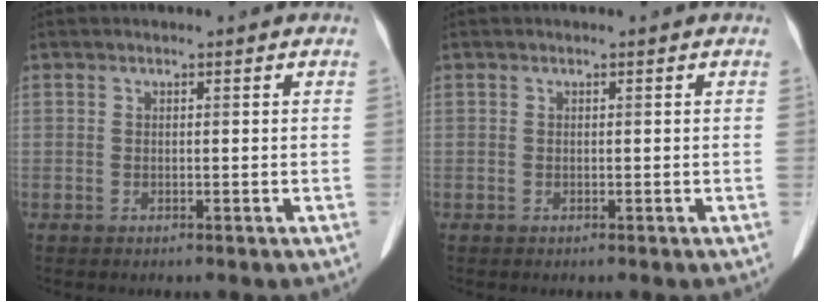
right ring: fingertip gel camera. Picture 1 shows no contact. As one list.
[{"total": 0.0}]